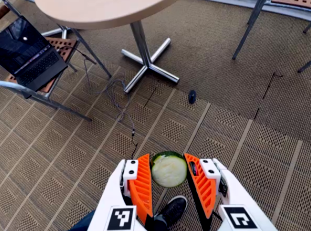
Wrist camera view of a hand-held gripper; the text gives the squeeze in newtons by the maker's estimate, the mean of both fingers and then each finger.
{"total": 9.7, "left": 9.2, "right": 10.2}